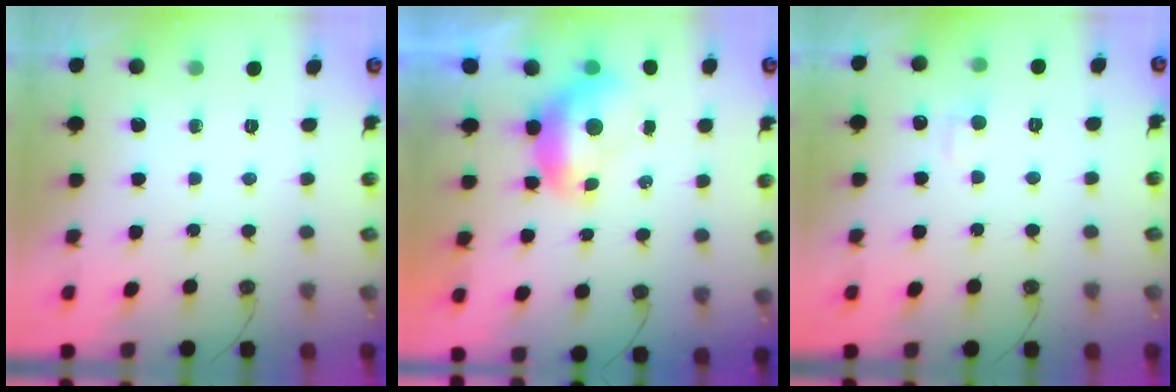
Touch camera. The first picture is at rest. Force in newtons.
{"total": 1.3, "press": 1.0, "slide": 0.8}
{"total": 1.6, "press": 1.4, "slide": 0.6}